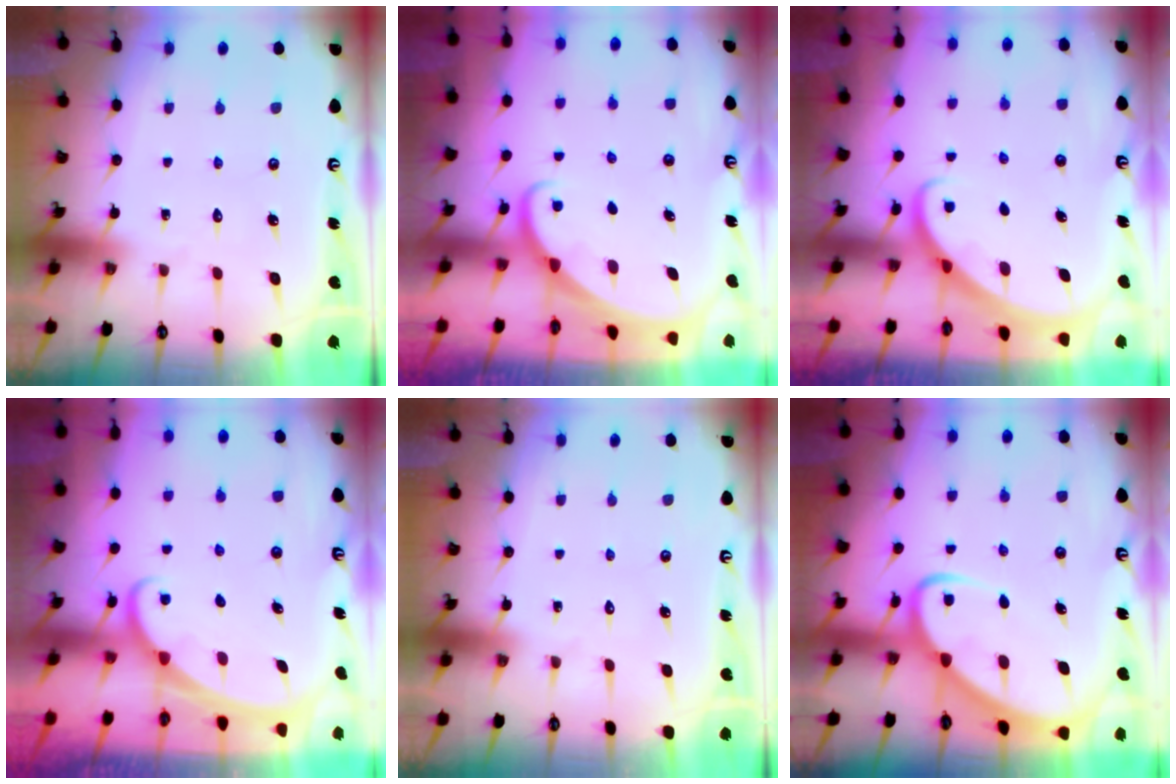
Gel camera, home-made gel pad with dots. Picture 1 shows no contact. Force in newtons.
{"total": 1.9, "press": 1.9, "slide": 0.2}
{"total": 2.7, "press": 2.7, "slide": 0.2}
{"total": 1.7, "press": 1.7, "slide": 0.1}
{"total": 0.0}
{"total": 6.8, "press": 6.8, "slide": 0.7}